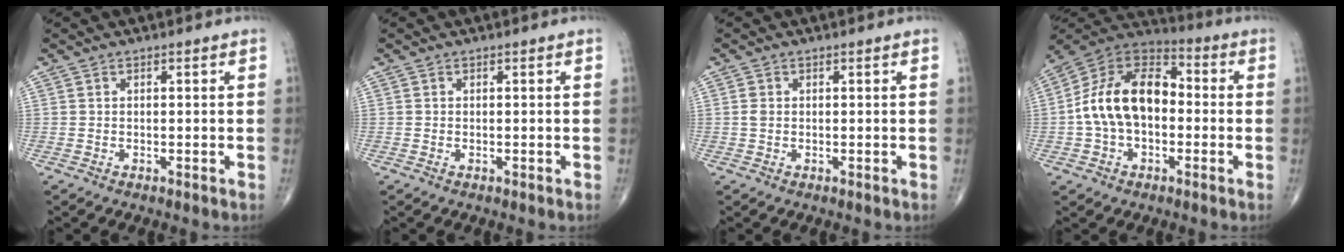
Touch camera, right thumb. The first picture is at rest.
{"total": 0.0}
{"total": 1.2, "force": [0.1, 0.9, 0.8], "torque": [-0.015, 0.001, 0.001]}
{"total": 16.5, "force": [-1.0, 10.7, 12.5], "torque": [-0.208, 0.042, -0.028]}